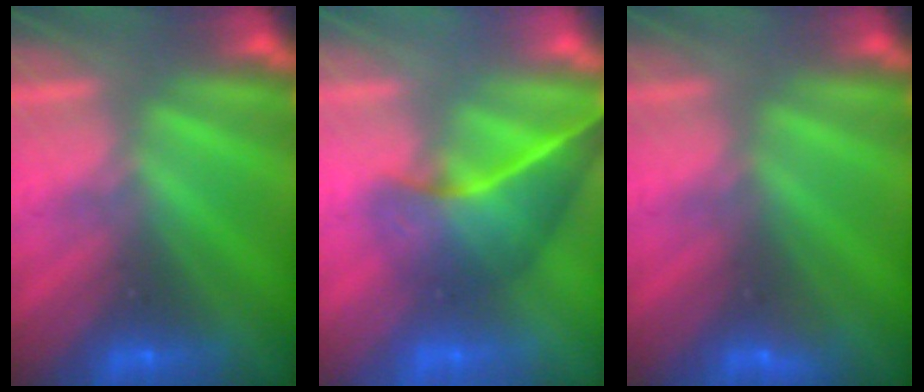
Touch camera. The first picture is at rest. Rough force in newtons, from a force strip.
{"total": 3.6}
{"total": 2.9}